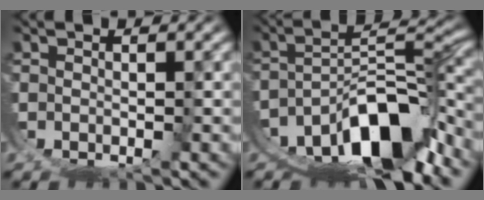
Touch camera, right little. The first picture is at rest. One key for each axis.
{"total": 11.2, "fx": -6.0, "fy": 5.3, "fz": 7.9, "tx": -0.118, "ty": -0.020, "tz": -0.086}